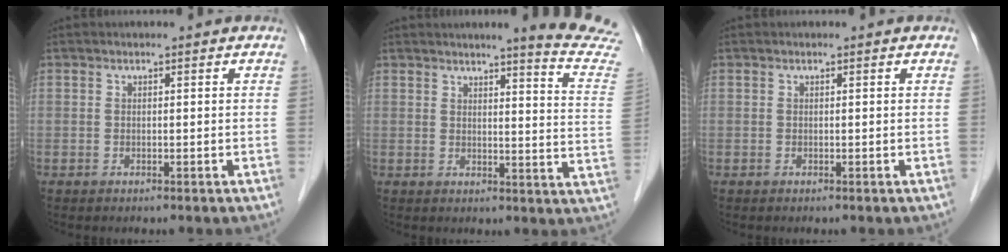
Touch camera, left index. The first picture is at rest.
{"total": 12.6, "force": [11.9, -1.7, 4.0], "torque": [-0.042, -0.103, 0.113]}
{"total": 0.0}